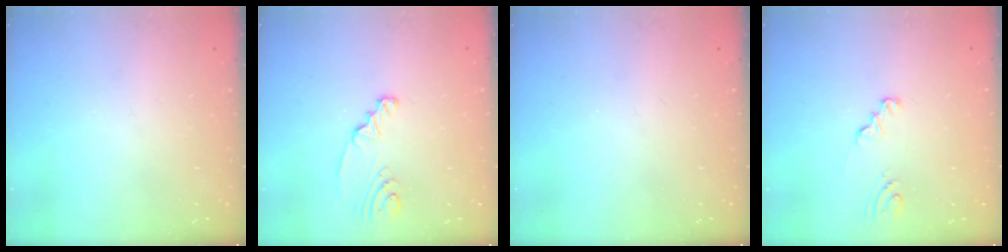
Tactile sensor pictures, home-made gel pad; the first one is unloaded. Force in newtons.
{"total": 2.3, "press": 2.3, "slide": 0.3}
{"total": 0.0}
{"total": 2.1, "press": 2.1, "slide": 0.2}